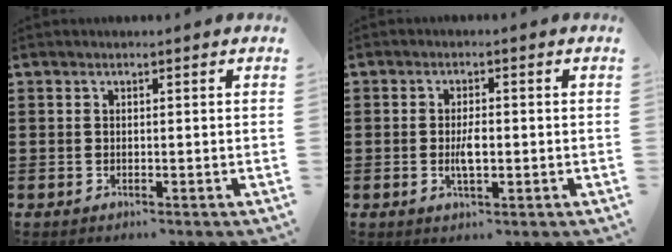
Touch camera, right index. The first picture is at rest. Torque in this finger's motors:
{"motor_torque": [1.64, 0.50, 0.40, 0.12]}